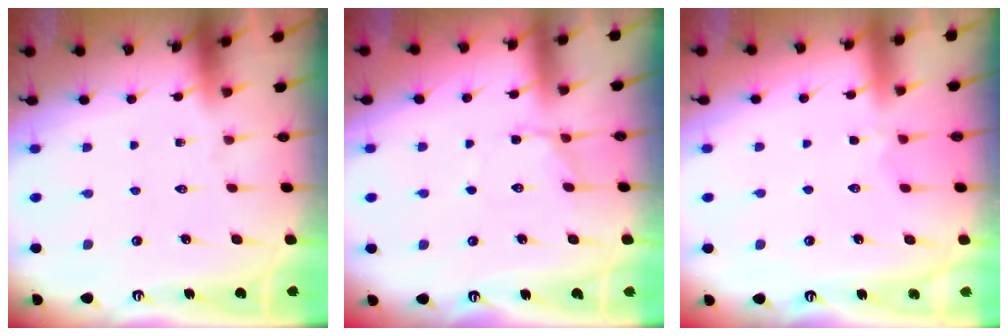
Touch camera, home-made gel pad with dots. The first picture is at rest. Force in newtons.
{"total": 4.1, "press": 3.8, "slide": 1.4}
{"total": 2.2, "press": 2.2, "slide": 0.5}